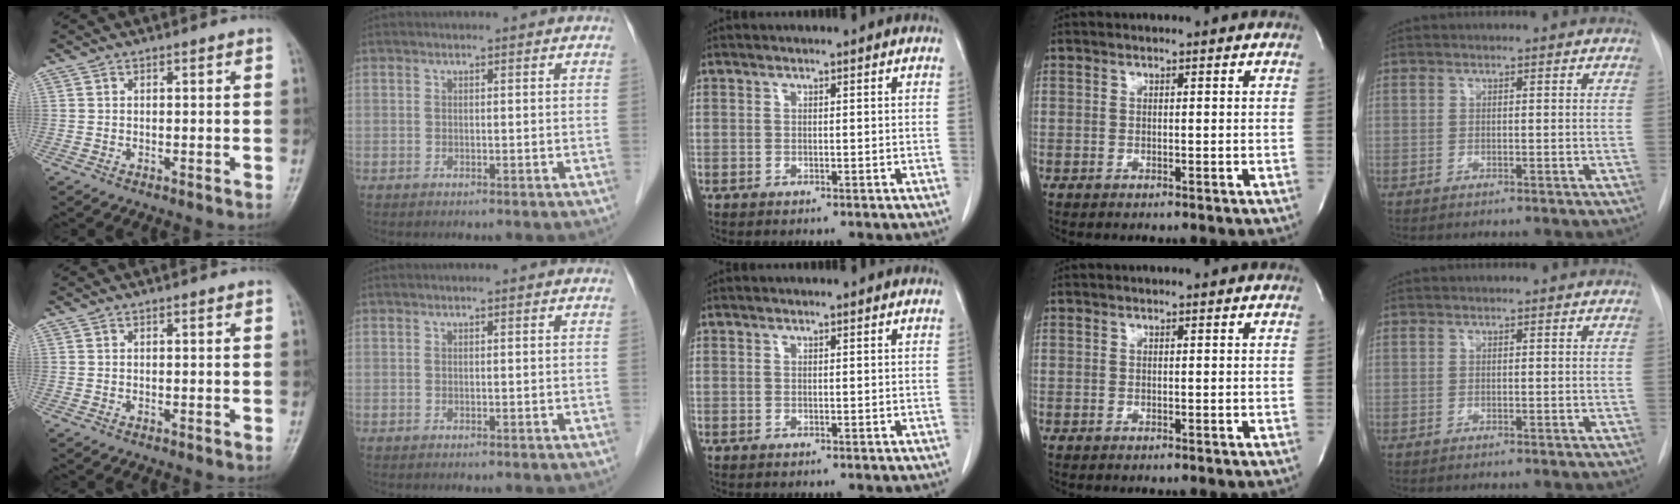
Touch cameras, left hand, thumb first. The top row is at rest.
{}